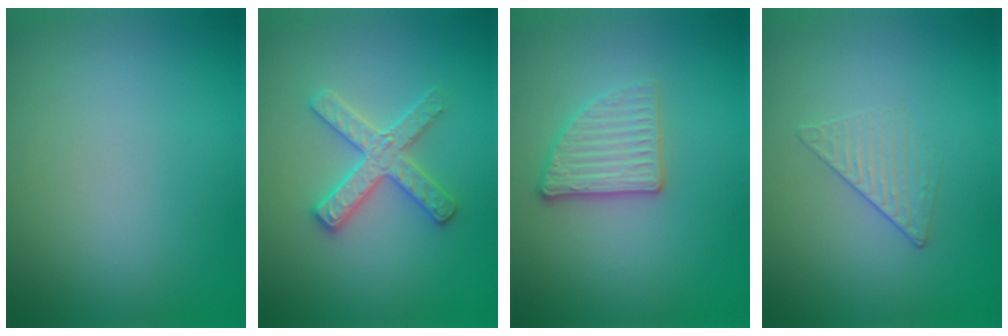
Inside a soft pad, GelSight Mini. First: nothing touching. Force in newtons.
{"total": 2.9, "press": 2.9, "slide": 0.5}
{"total": 2.8, "press": 2.7, "slide": 0.9}
{"total": 1.5, "press": 0.7, "slide": 1.3}